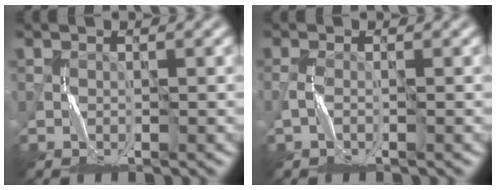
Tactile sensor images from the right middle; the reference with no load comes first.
{"total": 0.8, "force": [-0.6, 0.0, 0.6], "torque": [-0.015, 0.003, -0.012]}